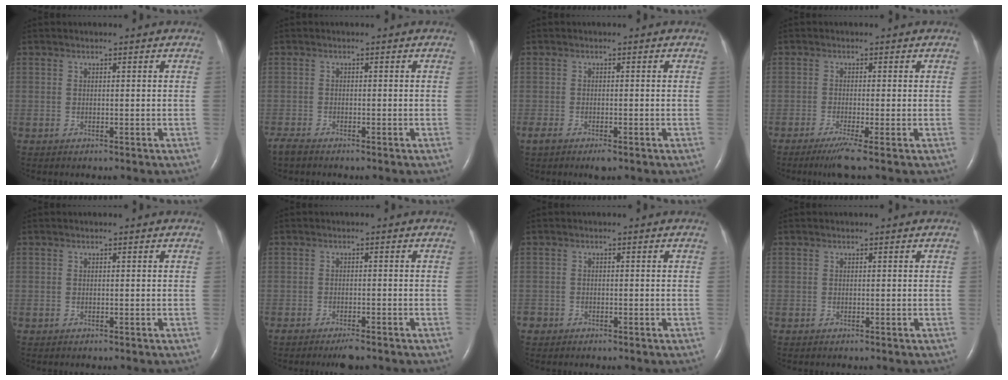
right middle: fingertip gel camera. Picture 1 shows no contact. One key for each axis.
{"total": 2.2, "fx": -1.9, "fy": 0.5, "fz": 1.0, "tx": -0.022, "ty": -0.005, "tz": -0.033}
{"total": 3.4, "fx": -2.3, "fy": 1.1, "fz": 2.3, "tx": -0.047, "ty": -0.010, "tz": -0.035}
{"total": 3.5, "fx": -2.3, "fy": -0.7, "fz": 2.6, "tx": -0.052, "ty": -0.013, "tz": -0.045}
{"total": 0.0}
{"total": 2.8, "fx": -2.2, "fy": 0.6, "fz": 1.6, "tx": -0.026, "ty": -0.005, "tz": -0.031}
{"total": 1.4, "fx": -1.0, "fy": 1.0, "fz": 0.1, "tx": -0.007, "ty": 0.003, "tz": -0.019}
{"total": 0.0}